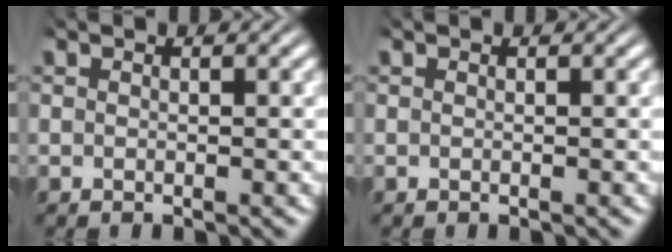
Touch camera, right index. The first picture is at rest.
{"total": 0.0}